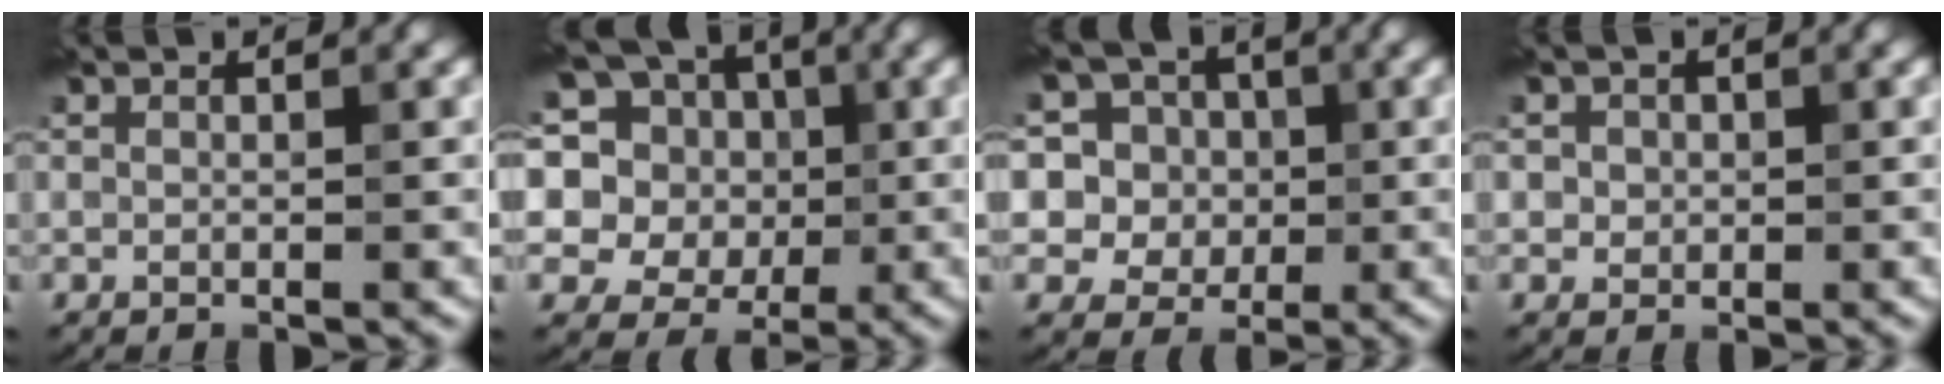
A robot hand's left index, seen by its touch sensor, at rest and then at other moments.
{"total": 17.0, "force": [7.2, 13.7, 7.1], "torque": [-0.199, 0.053, 0.115]}
{"total": 10.2, "force": [3.3, 9.0, 3.5], "torque": [-0.099, 0.032, 0.048]}
{"total": 1.6, "force": [0.3, 1.4, 0.5], "torque": [-0.007, 0.000, 0.012]}